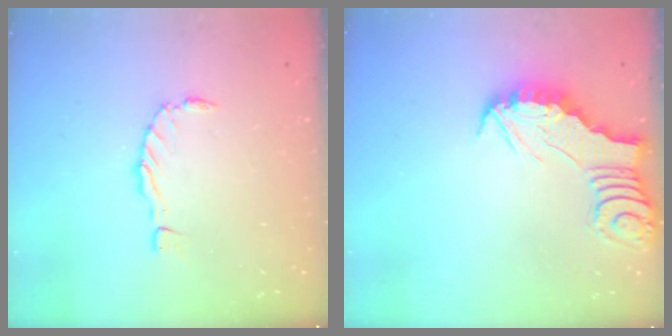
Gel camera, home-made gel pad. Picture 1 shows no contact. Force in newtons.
{"total": 2.5, "press": 2.5, "slide": 0.2}